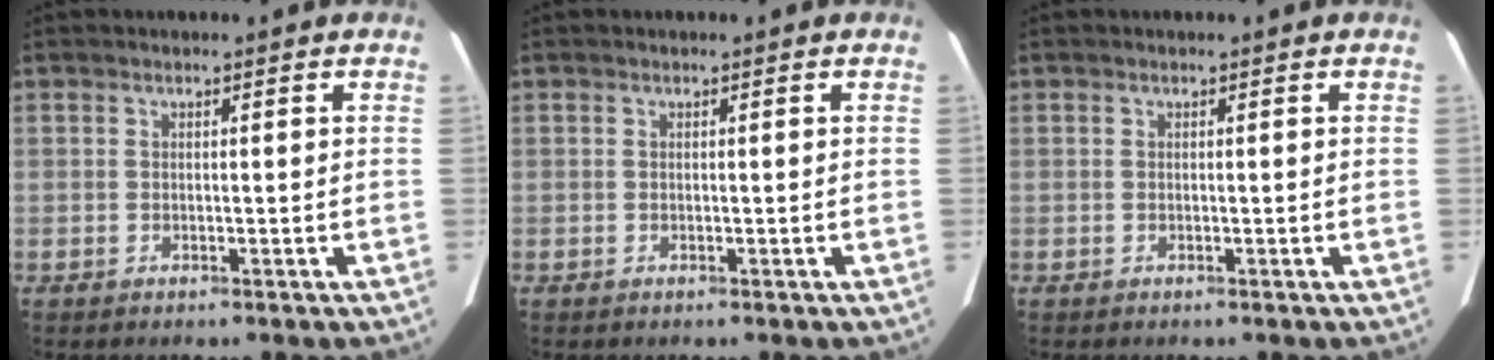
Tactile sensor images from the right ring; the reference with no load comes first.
{"total": 0.0}
{"total": 0.0}